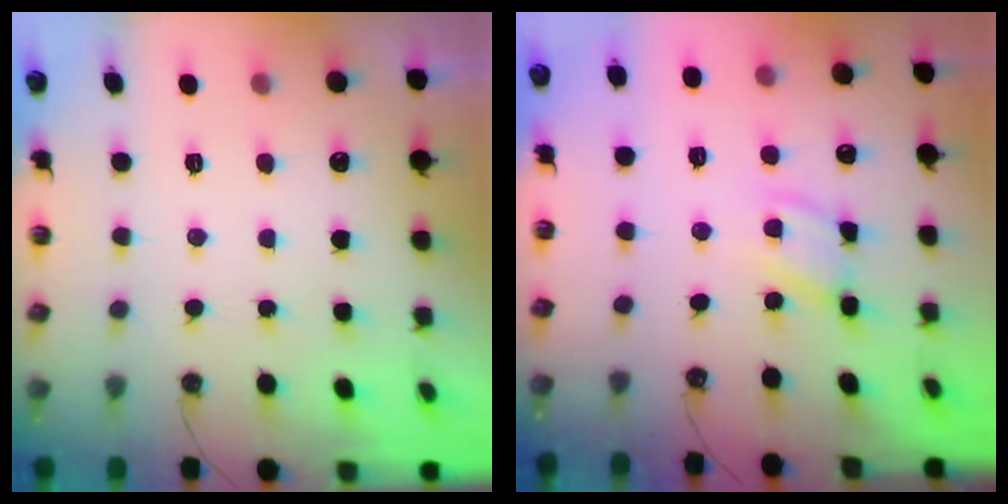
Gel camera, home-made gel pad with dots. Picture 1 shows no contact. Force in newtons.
{"total": 4.9, "press": 4.9, "slide": 0.3}